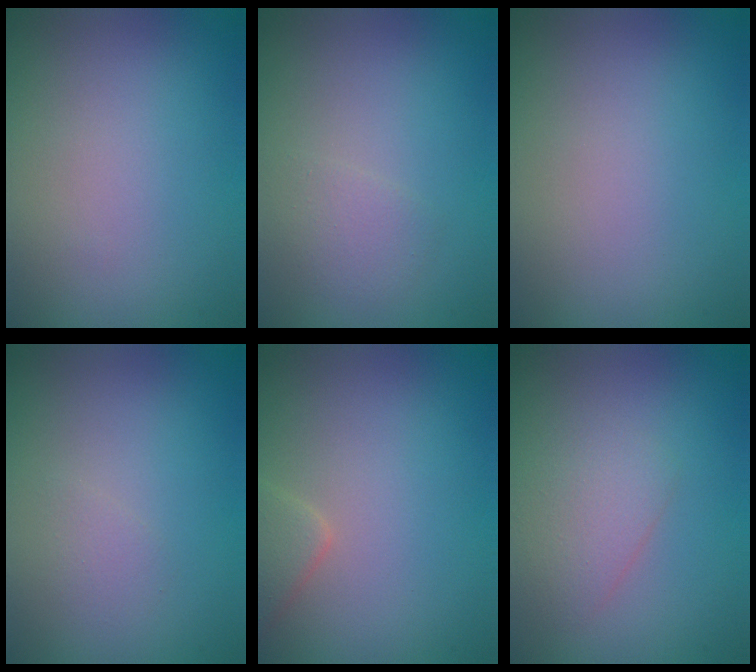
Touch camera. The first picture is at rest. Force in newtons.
{"total": 1.5, "press": 1.5, "slide": 0.0}
{"total": 0.0}
{"total": 0.8, "press": 0.8, "slide": 0.0}
{"total": 1.9, "press": 1.9, "slide": 0.1}
{"total": 2.3, "press": 2.3, "slide": 0.1}